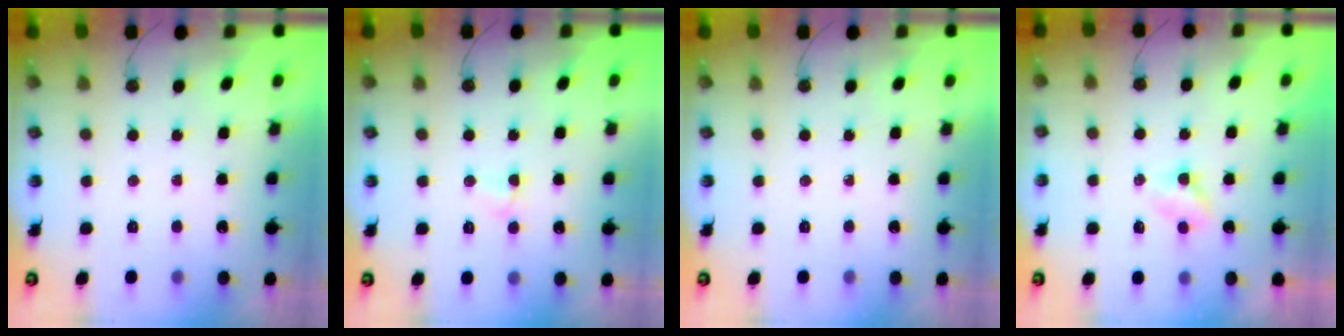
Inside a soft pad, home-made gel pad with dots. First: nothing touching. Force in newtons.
{"total": 3.8, "press": 3.8, "slide": 0.5}
{"total": 0.0}
{"total": 3.1, "press": 3.1, "slide": 0.4}